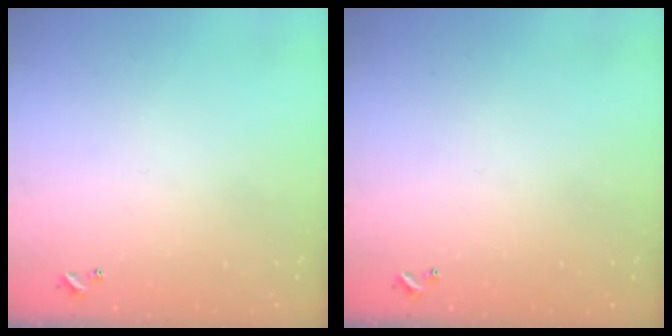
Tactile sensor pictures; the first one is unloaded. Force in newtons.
{"total": 0.0}